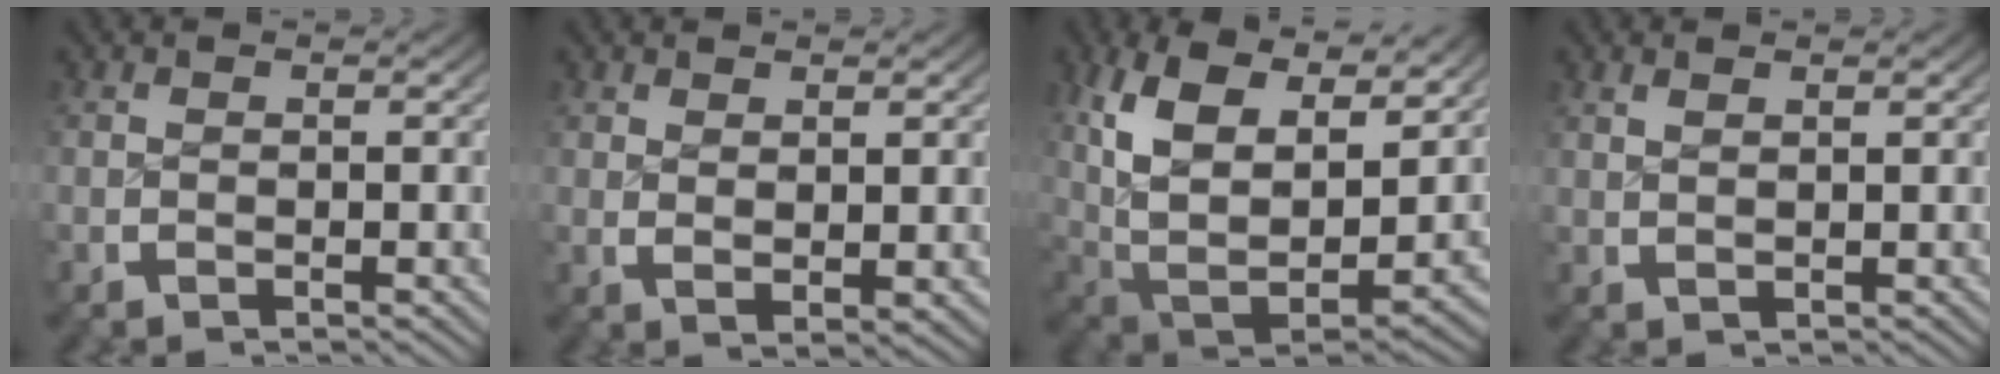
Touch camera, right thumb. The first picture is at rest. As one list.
[{"total": 1.7, "force": [1.1, 0.6, 1.2], "torque": [-0.020, -0.007, 0.030]}, {"total": 15.0, "force": [0.7, 10.5, 10.6], "torque": [-0.276, -0.070, 0.042]}, {"total": 1.1, "force": [1.0, 0.0, 0.3], "torque": [-0.004, 0.002, 0.026]}]